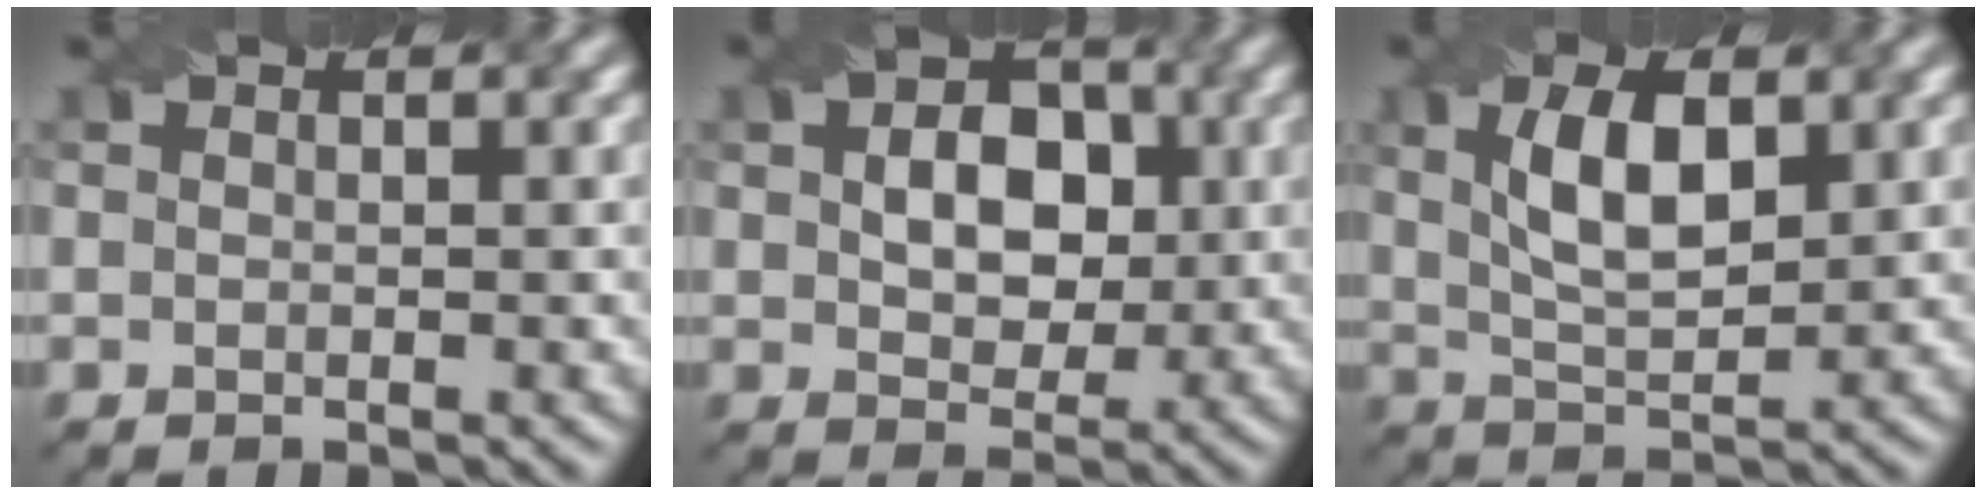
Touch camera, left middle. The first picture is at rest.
{"total": 5.0, "force": [0.1, 3.9, 3.1], "torque": [-0.050, 0.005, 0.012]}
{"total": 4.9, "force": [1.1, 2.3, 4.1], "torque": [-0.076, 0.006, 0.036]}